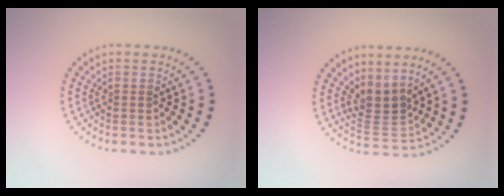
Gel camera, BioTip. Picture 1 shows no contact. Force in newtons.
{"total": 2.9, "press": 2.1, "slide": 2.0}